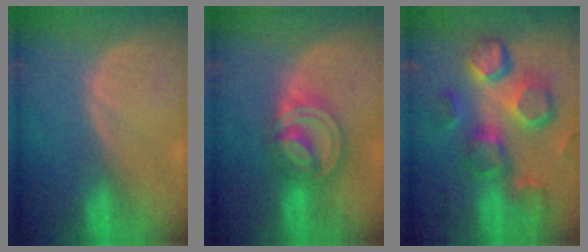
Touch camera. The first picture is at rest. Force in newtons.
{"total": 8.1, "press": 6.9, "slide": 4.2}
{"total": 13.1, "press": 11.4, "slide": 6.4}